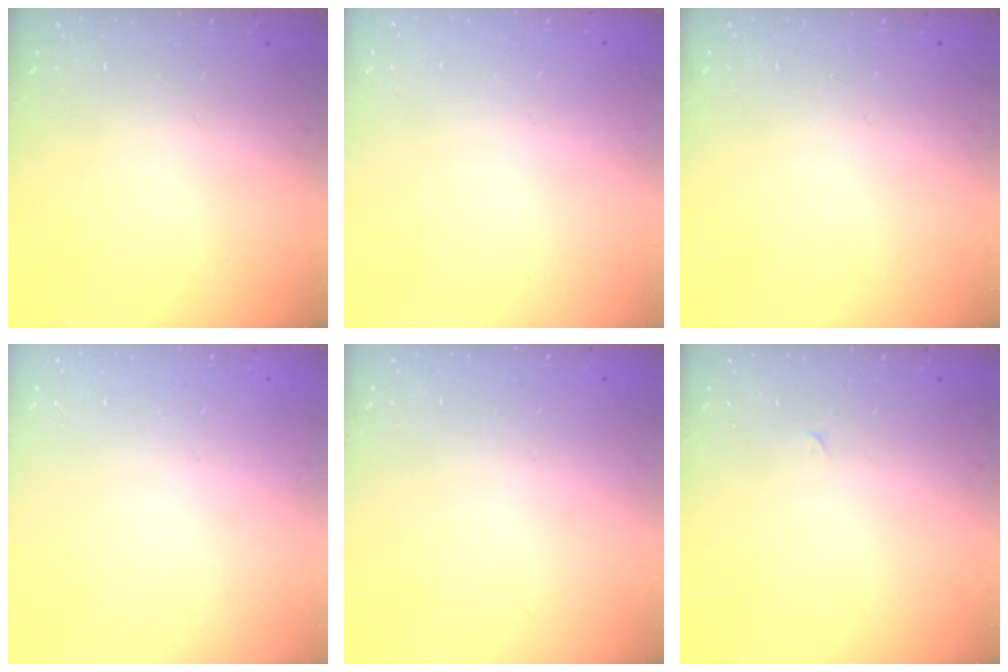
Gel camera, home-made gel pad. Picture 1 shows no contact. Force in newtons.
{"total": 0.0}
{"total": 0.0}
{"total": 0.0}
{"total": 0.0}
{"total": 0.0}